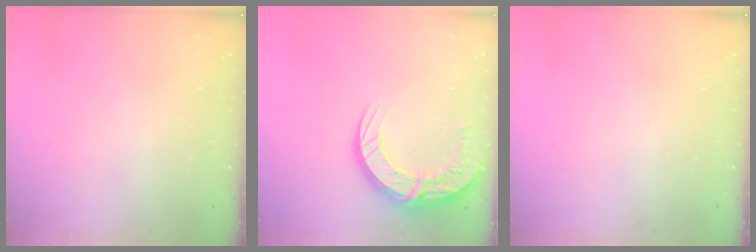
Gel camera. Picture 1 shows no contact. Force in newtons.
{"total": 13.2, "press": 13.2, "slide": 1.2}
{"total": 0.0}